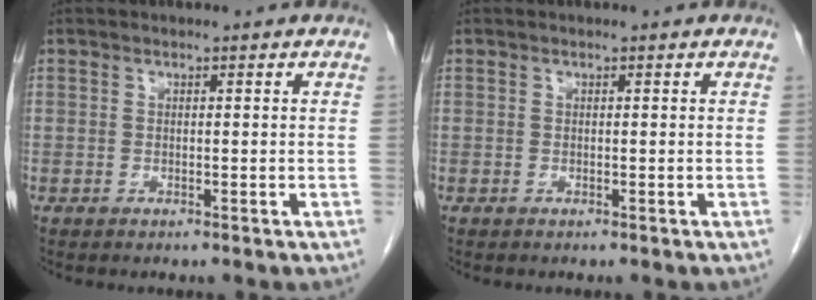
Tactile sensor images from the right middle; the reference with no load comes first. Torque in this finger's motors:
{"motor_torque": [0.02, -0.07, 0.00, 0.00]}